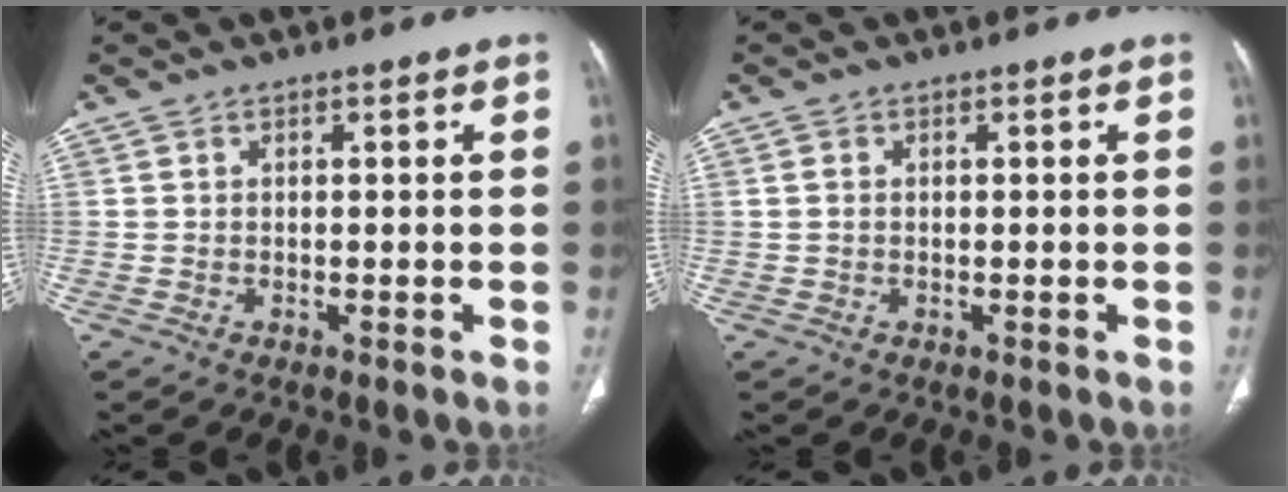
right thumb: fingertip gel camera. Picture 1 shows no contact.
{"total": 0.9, "force": [0.1, 0.6, 0.6], "torque": [-0.016, 0.002, 0.004]}